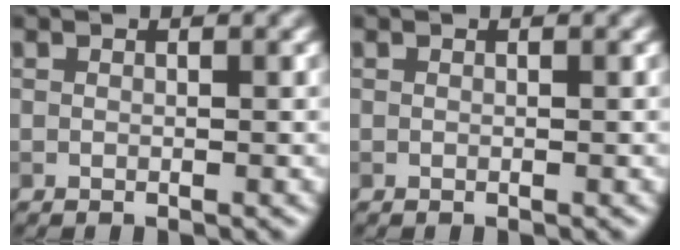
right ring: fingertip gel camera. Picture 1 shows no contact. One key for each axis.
{"total": 0.0}